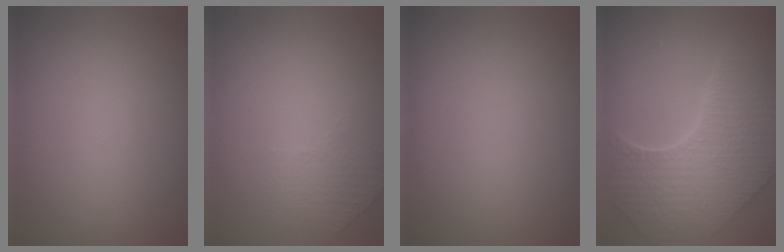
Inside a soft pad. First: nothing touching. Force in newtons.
{"total": 1.3, "press": 0.8, "slide": 1.1}
{"total": 0.0}
{"total": 8.0, "press": 5.8, "slide": 5.5}